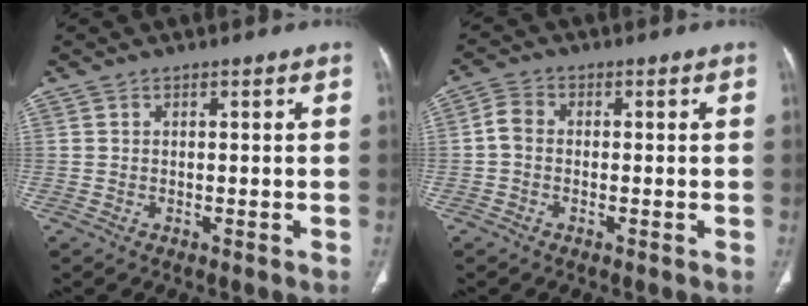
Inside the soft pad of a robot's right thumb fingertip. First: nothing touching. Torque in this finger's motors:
{"motor_torque": [0.02, -0.02, 0.23, -0.11, 0.01]}